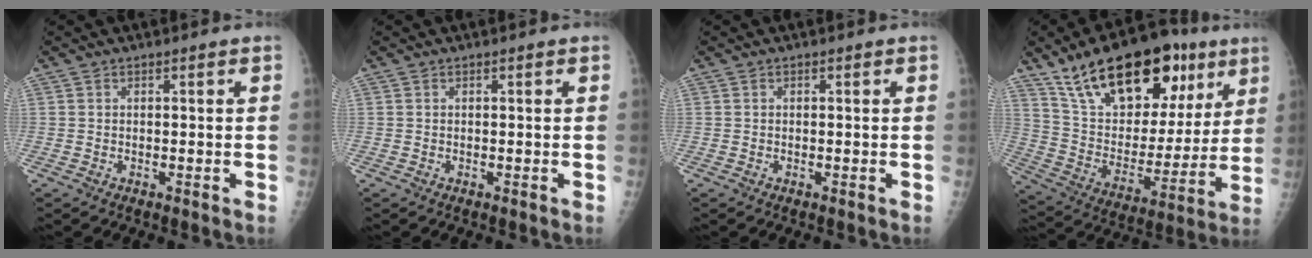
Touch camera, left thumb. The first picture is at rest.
{"total": 0.0}
{"total": 0.0}
{"total": 27.5, "force": [16.0, 13.1, 18.1], "torque": [-0.246, -0.029, 0.266]}